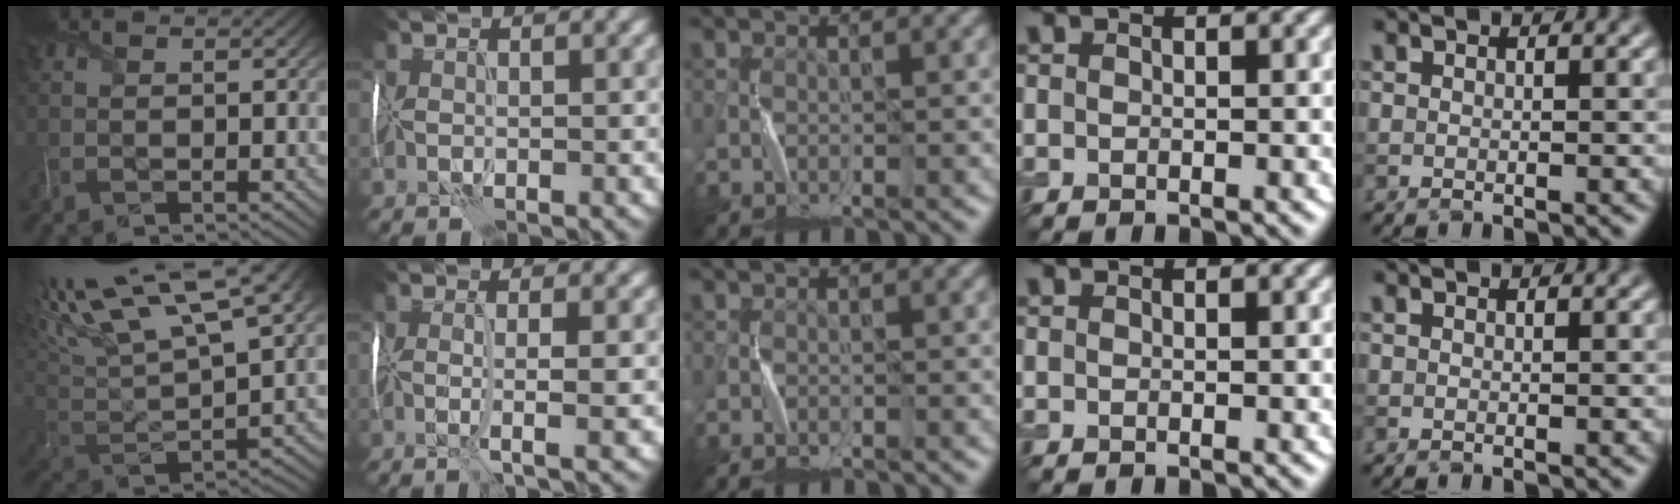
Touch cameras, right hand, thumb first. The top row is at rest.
{"thumb": {"total": 17.2, "force": [10.4, 5.7, 12.4], "torque": [-0.271, 0.033, 0.164]}, "index": {"total": 3.1, "force": [-0.2, 0.6, 3.1], "torque": [-0.045, -0.002, -0.006]}, "middle": {"total": 0.6, "force": [-0.5, 0.2, 0.2], "torque": [-0.002, 0.002, -0.009]}}